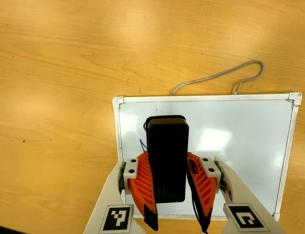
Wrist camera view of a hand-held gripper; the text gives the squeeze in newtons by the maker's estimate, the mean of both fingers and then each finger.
{"total": 6.7, "left": 6.3, "right": 7.1}